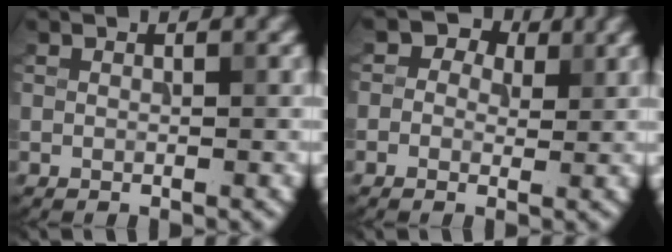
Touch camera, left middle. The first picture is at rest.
{"total": 4.1, "force": [1.6, 3.2, 1.9], "torque": [-0.010, 0.004, -0.012]}